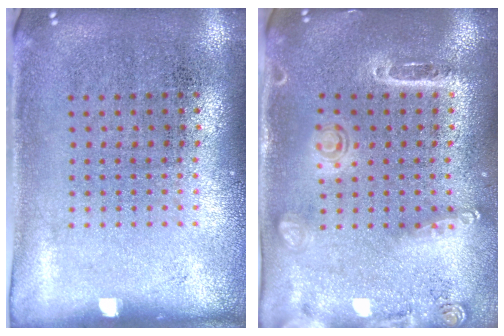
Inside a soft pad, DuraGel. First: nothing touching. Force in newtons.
{"total": 1.6, "press": 1.5, "slide": 0.6}